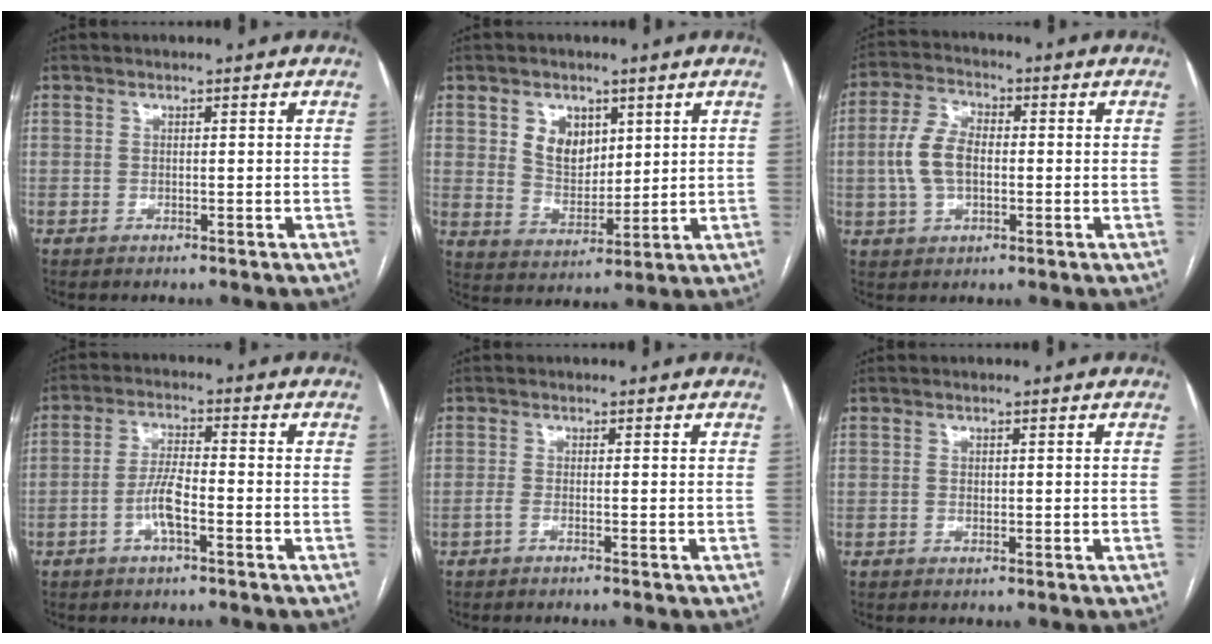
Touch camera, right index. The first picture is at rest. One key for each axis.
{"total": 7.1, "fx": 3.1, "fy": 5.0, "fz": 4.0, "tx": -0.074, "ty": 0.007, "tz": 0.067}
{"total": 8.0, "fx": -0.3, "fy": 4.6, "fz": 6.6, "tx": -0.150, "ty": 0.017, "tz": -0.006}
{"total": 5.2, "fx": -2.0, "fy": 1.1, "fz": 4.7, "tx": -0.098, "ty": 0.006, "tz": -0.039}
{"total": 1.2, "fx": -0.8, "fy": -0.3, "fz": 0.9, "tx": -0.016, "ty": 0.002, "tz": -0.014}
{"total": 0.8, "fx": 0.1, "fy": 0.6, "fz": 0.5, "tx": -0.010, "ty": 0.001, "tz": 0.002}